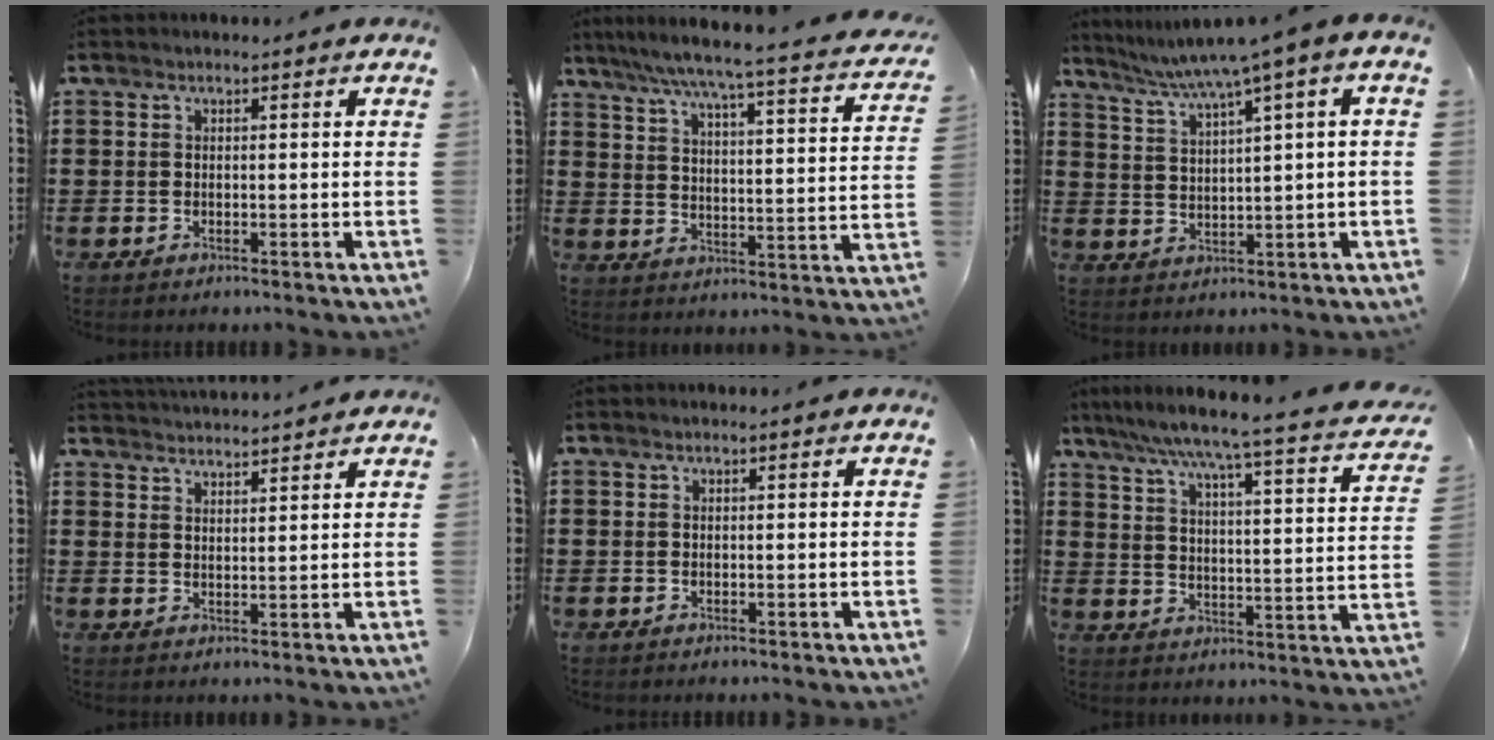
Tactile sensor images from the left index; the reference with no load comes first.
{"total": 5.6, "force": [4.6, -0.8, 3.0], "torque": [-0.079, -0.045, 0.068]}
{"total": 4.9, "force": [2.8, -0.2, 4.0], "torque": [-0.087, -0.016, 0.040]}
{"total": 2.9, "force": [2.8, -0.4, -0.4], "torque": [-0.002, -0.013, 0.053]}
{"total": 0.0}
{"total": 5.5, "force": [4.5, -0.9, 3.2], "torque": [-0.082, -0.044, 0.063]}